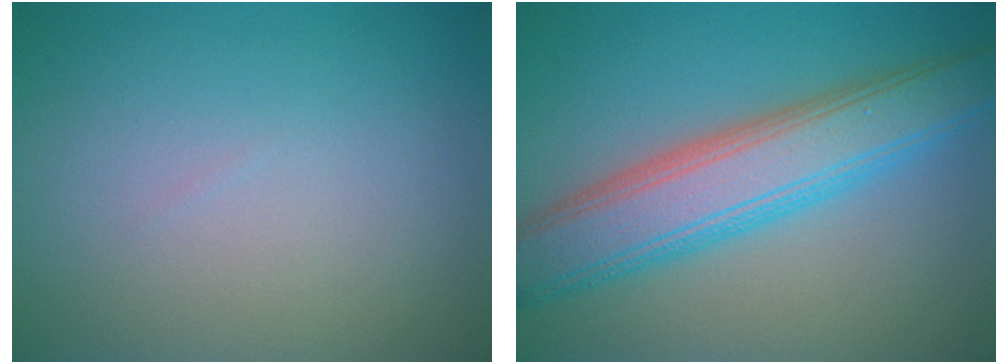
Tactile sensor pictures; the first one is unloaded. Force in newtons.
{"total": 7.6, "press": 7.6, "slide": 0.1}